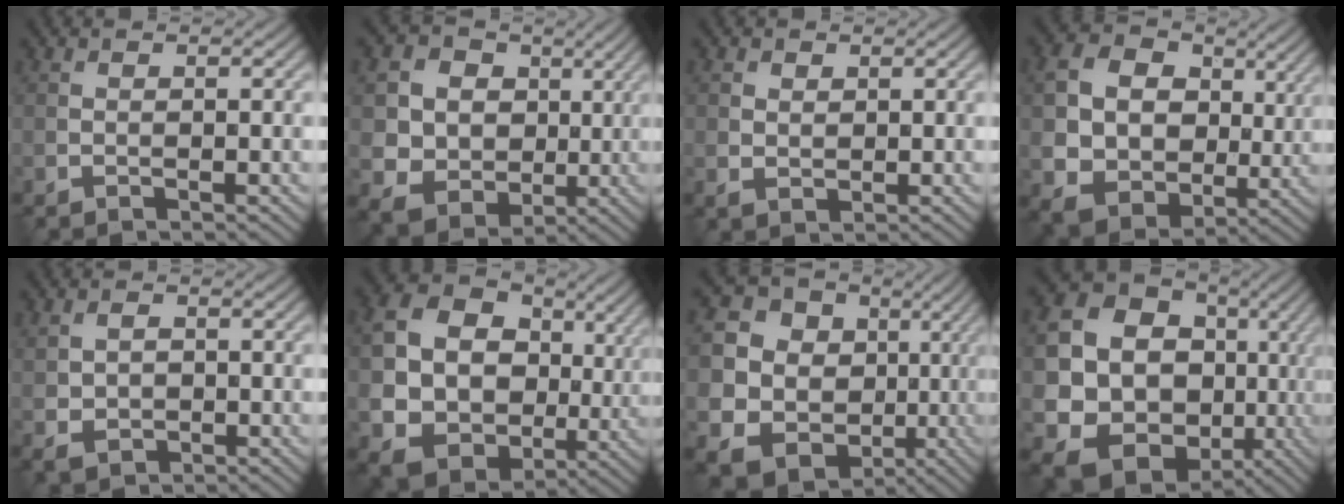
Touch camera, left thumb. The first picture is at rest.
{"total": 11.3, "force": [2.2, 10.2, 4.4], "torque": [-0.158, 0.012, 0.037]}
{"total": 1.7, "force": [0.7, 1.4, 0.7], "torque": [-0.015, -0.004, 0.015]}
{"total": 13.4, "force": [2.6, 10.9, 7.3], "torque": [-0.209, -0.001, 0.060]}
{"total": 3.0, "force": [-0.1, 2.3, 1.8], "torque": [-0.040, -0.004, 0.001]}
{"total": 16.1, "force": [2.0, 13.4, 8.7], "torque": [-0.237, -0.006, 0.055]}
{"total": 17.1, "force": [0.5, 15.7, 6.6], "torque": [-0.192, 0.005, 0.014]}
{"total": 20.0, "force": [-0.9, 17.7, 9.2], "torque": [-0.218, -0.031, -0.006]}